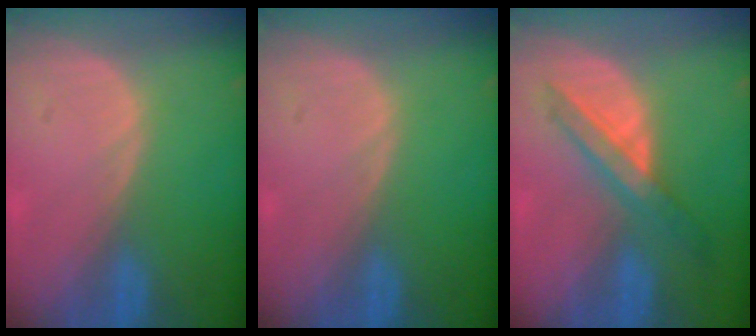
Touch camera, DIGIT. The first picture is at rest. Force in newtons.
{"total": 0.0}
{"total": 5.9, "press": 5.7, "slide": 1.5}